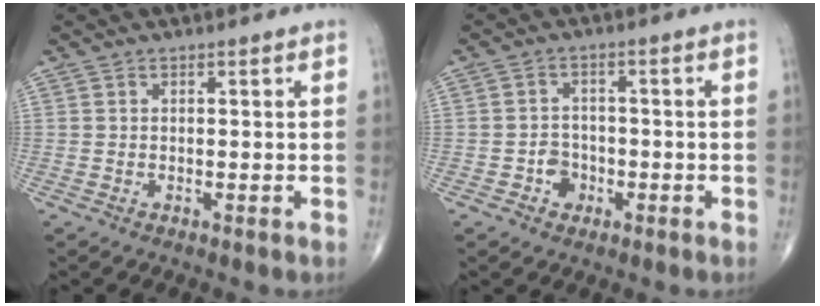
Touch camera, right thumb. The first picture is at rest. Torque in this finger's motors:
{"motor_torque": [0.52, 0.14, 0.34, -0.17, 0.00]}